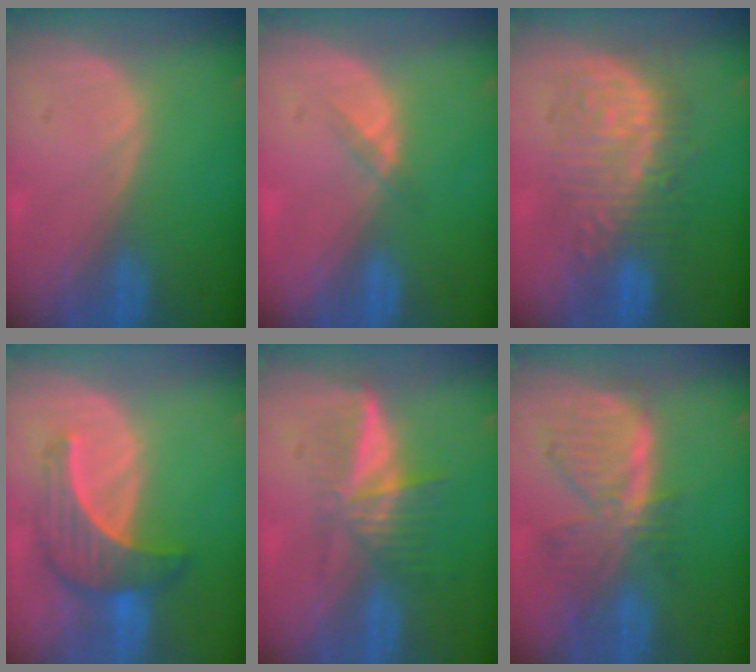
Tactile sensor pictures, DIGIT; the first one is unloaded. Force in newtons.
{"total": 1.4, "press": 1.1, "slide": 0.8}
{"total": 9.0, "press": 9.0, "slide": 0.6}
{"total": 6.9, "press": 6.8, "slide": 1.2}
{"total": 6.0, "press": 5.3, "slide": 2.7}
{"total": 7.7, "press": 6.8, "slide": 3.5}